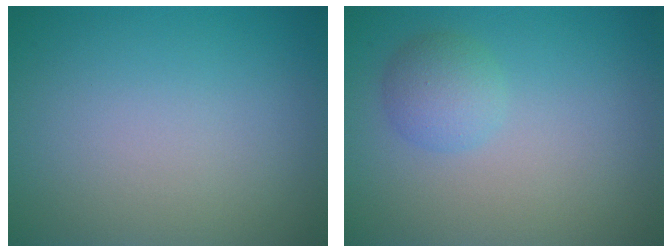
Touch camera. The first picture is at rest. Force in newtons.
{"total": 2.2, "press": 2.2, "slide": 0.1}